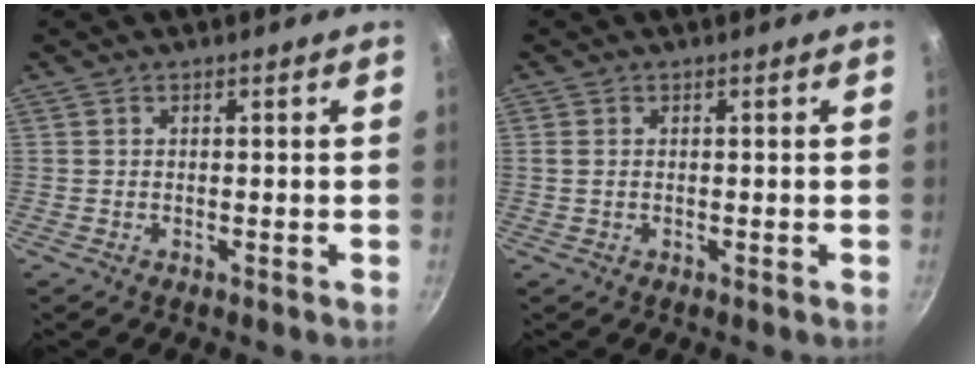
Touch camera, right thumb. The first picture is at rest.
{"total": 1.3, "force": [0.2, 0.9, 0.9], "torque": [-0.019, 0.001, 0.003]}